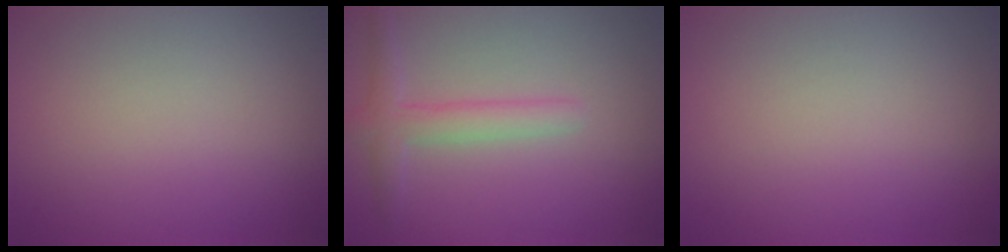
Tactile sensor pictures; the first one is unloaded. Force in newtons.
{"total": 2.5, "press": 2.5, "slide": 0.1}
{"total": 0.0}